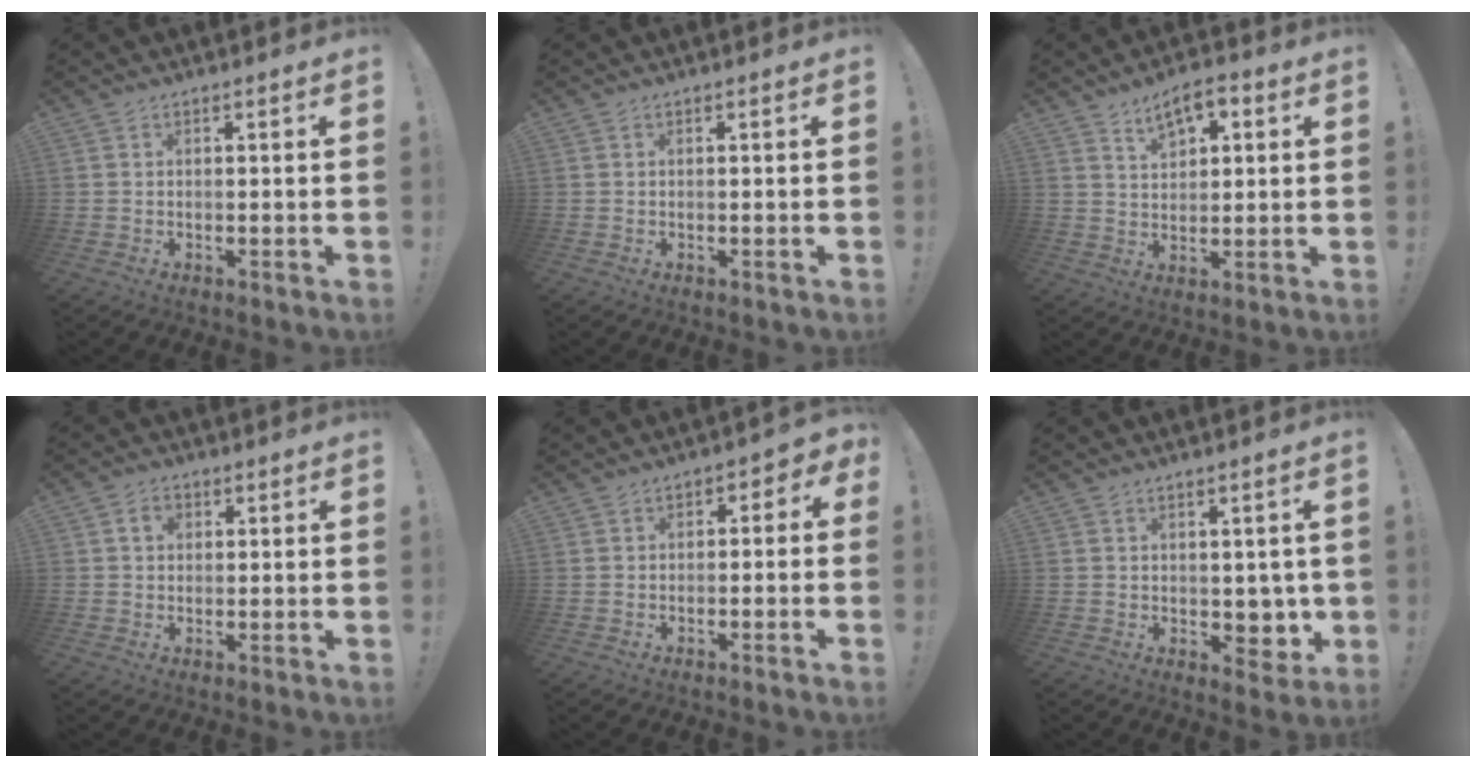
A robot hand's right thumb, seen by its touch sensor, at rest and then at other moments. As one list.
[{"total": 0.0}, {"total": 7.5, "force": [4.3, 4.1, 4.5], "torque": [-0.058, -0.017, 0.074]}, {"total": 4.4, "force": [1.3, 3.4, 2.5], "torque": [-0.036, 0.007, 0.022]}, {"total": 3.0, "force": [-1.9, 2.0, 1.0], "torque": [-0.006, 0.014, -0.038]}, {"total": 5.4, "force": [1.0, 4.6, 2.6], "torque": [-0.007, -0.014, 0.023]}]